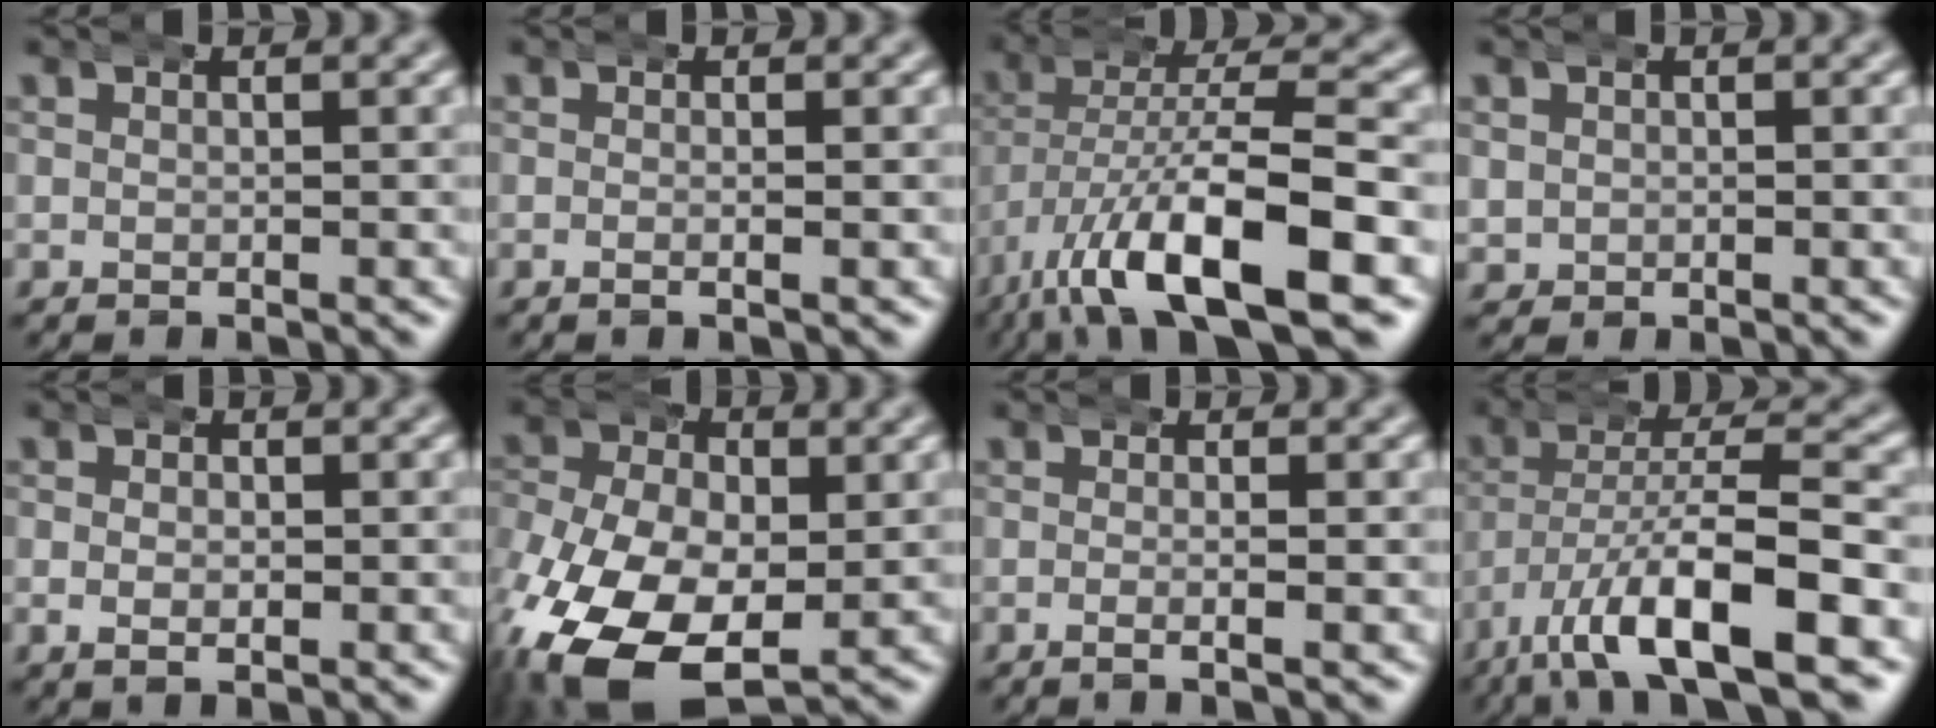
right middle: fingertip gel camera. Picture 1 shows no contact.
{"total": 0.8, "force": [-0.4, -0.3, 0.7], "torque": [-0.015, -0.003, -0.006]}
{"total": 10.6, "force": [-5.5, 3.7, 8.3], "torque": [-0.163, -0.022, -0.066]}
{"total": 2.0, "force": [0.4, 1.9, 0.6], "torque": [-0.027, -0.008, 0.010]}
{"total": 1.6, "force": [-0.2, 0.9, 1.3], "torque": [-0.026, -0.006, 0.002]}
{"total": 11.6, "force": [-4.2, 7.4, 8.0], "torque": [-0.181, -0.058, -0.040]}
{"total": 1.4, "force": [-0.5, -0.2, 1.3], "torque": [-0.029, -0.006, -0.008]}
{"total": 10.2, "force": [-6.0, 2.9, 7.7], "torque": [-0.136, -0.012, -0.085]}